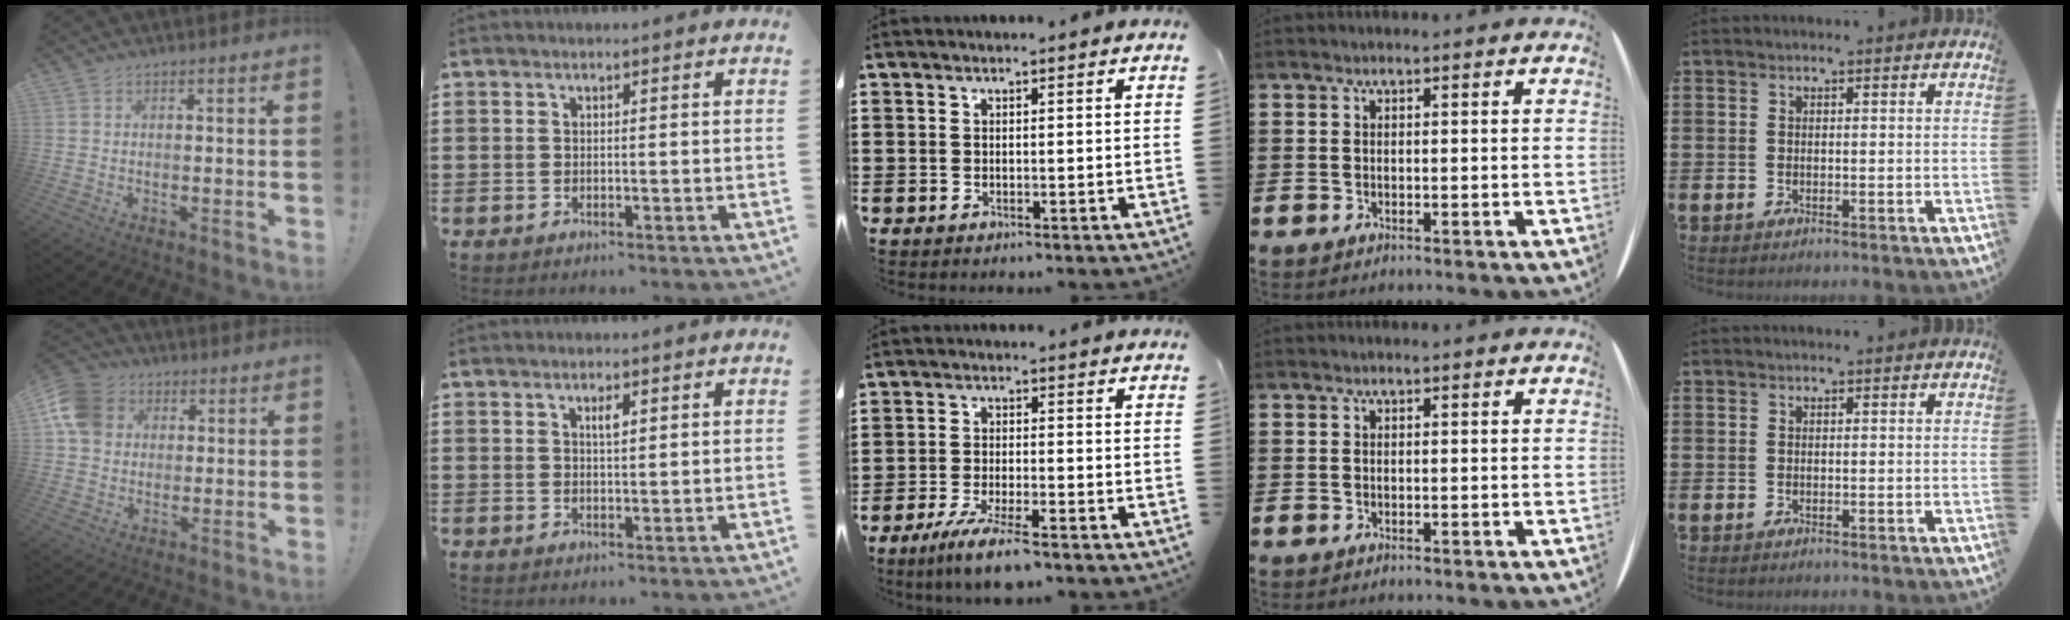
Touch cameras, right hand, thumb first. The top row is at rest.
{"thumb": {"total": 10.8, "force": [2.6, 9.2, 5.1], "torque": [-0.095, 0.002, 0.055]}, "index": {"total": 1.7, "force": [0.8, 0.5, 1.4], "torque": [-0.022, 0.000, 0.010]}, "middle": {"total": 5.5, "force": [-4.2, 0.4, 3.5], "torque": [-0.075, -0.016, -0.080]}}